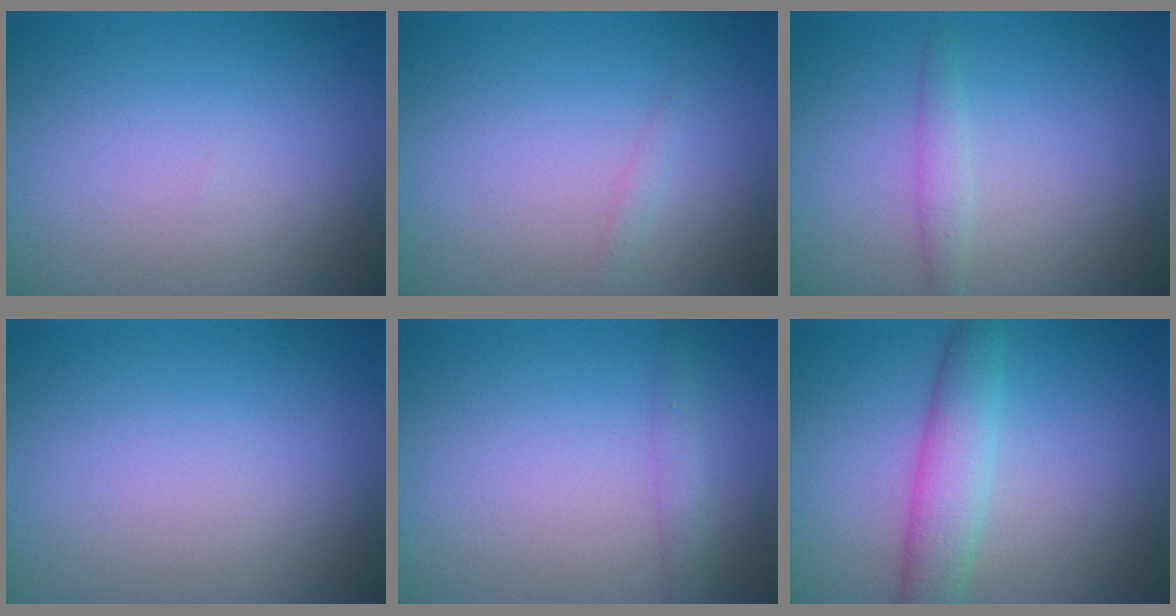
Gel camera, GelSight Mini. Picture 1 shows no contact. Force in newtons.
{"total": 0.5, "press": 0.5, "slide": 0.0}
{"total": 1.4, "press": 1.4, "slide": 0.0}
{"total": 0.0}
{"total": 1.1, "press": 1.1, "slide": 0.1}
{"total": 3.8, "press": 3.8, "slide": 0.1}